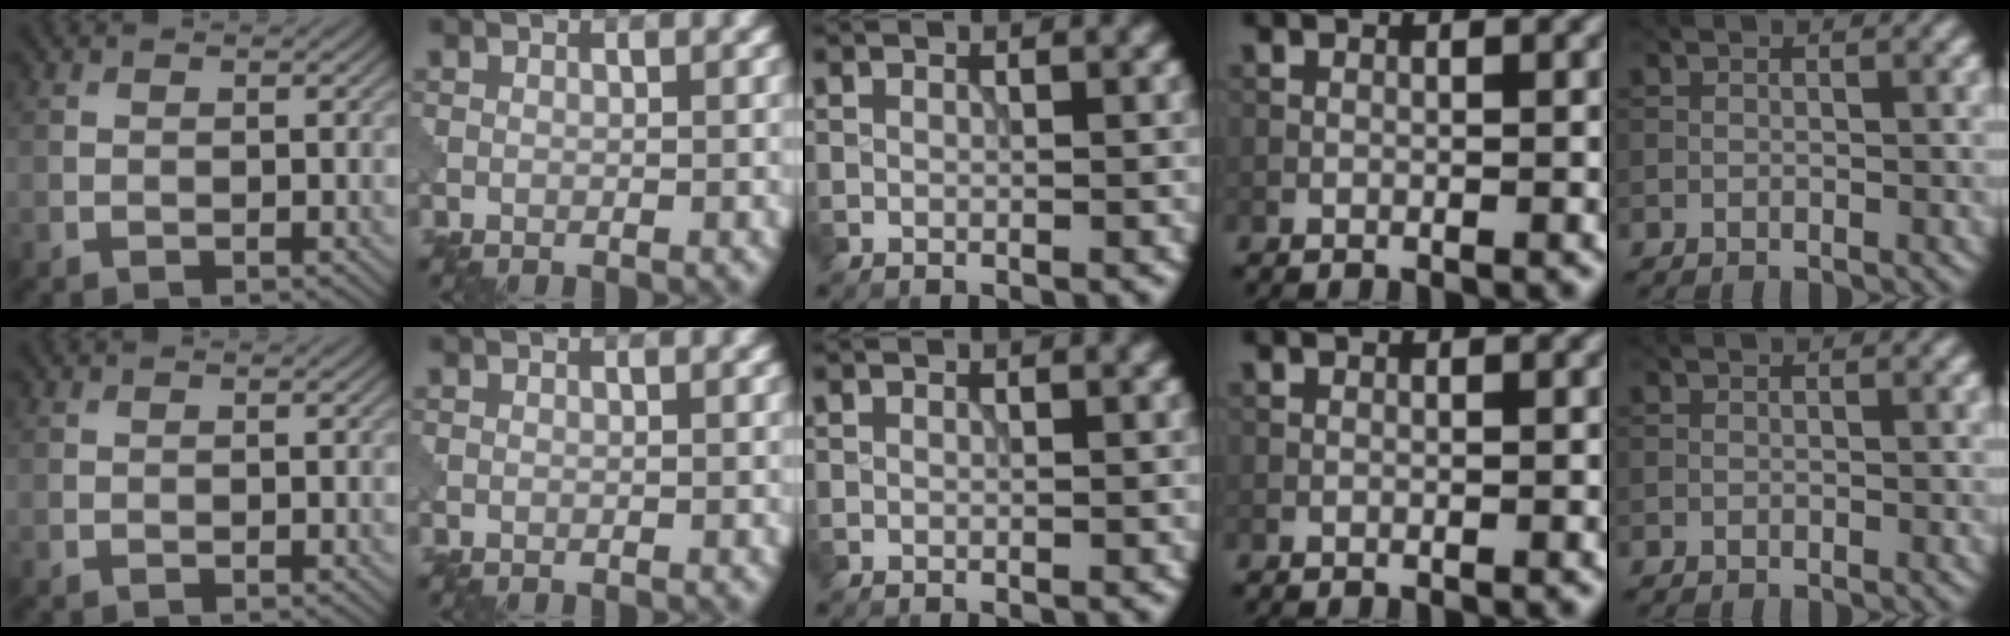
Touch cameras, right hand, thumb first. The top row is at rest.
{}